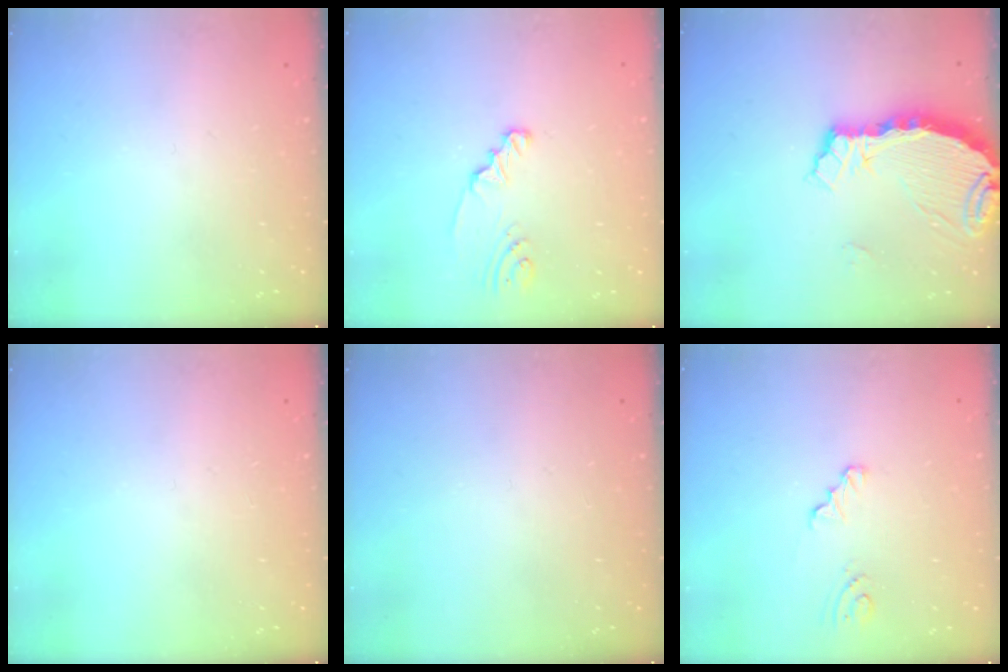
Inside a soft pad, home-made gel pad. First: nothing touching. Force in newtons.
{"total": 2.3, "press": 2.3, "slide": 0.3}
{"total": 6.7, "press": 6.7, "slide": 0.8}
{"total": 0.0}
{"total": 0.0}
{"total": 2.4, "press": 2.3, "slide": 0.3}